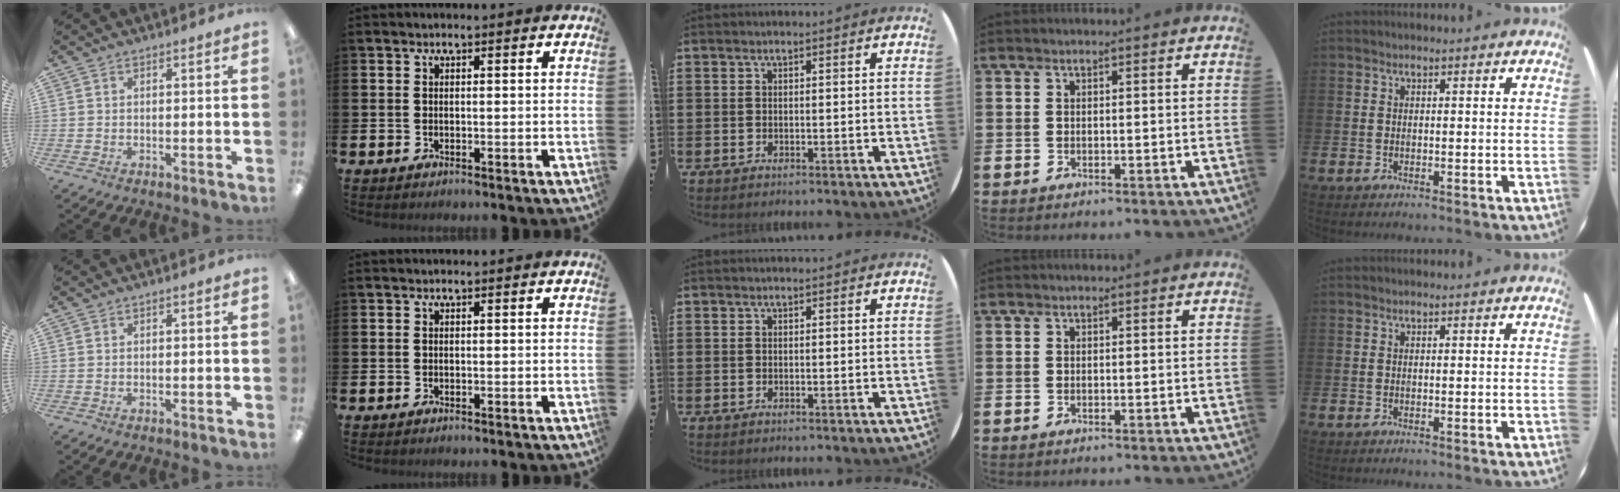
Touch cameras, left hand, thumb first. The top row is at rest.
{}